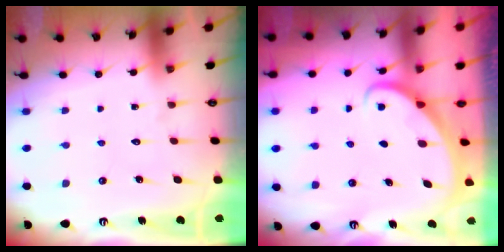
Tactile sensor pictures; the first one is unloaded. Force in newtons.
{"total": 2.3, "press": 2.3, "slide": 0.1}